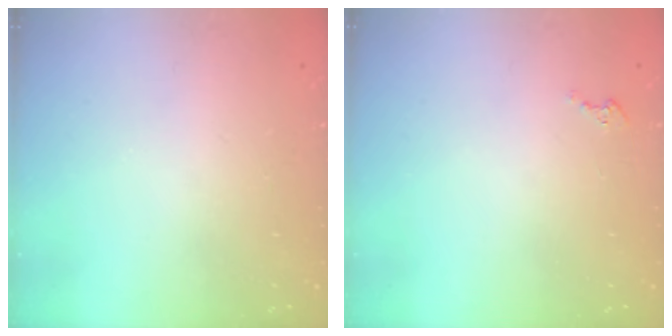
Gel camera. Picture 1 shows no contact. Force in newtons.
{"total": 1.6, "press": 1.6, "slide": 0.2}